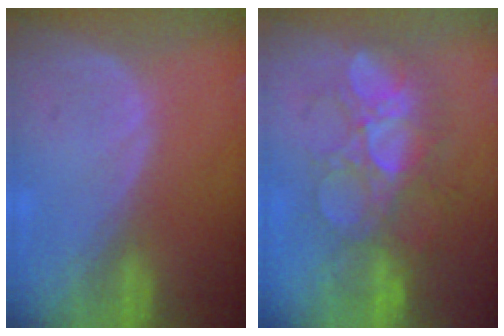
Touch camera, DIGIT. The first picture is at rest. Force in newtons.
{"total": 9.0, "press": 8.8, "slide": 1.8}